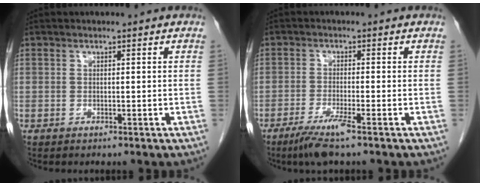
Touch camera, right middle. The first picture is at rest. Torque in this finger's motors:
{"motor_torque": [0.88, -0.69, 0.15, 0.05]}